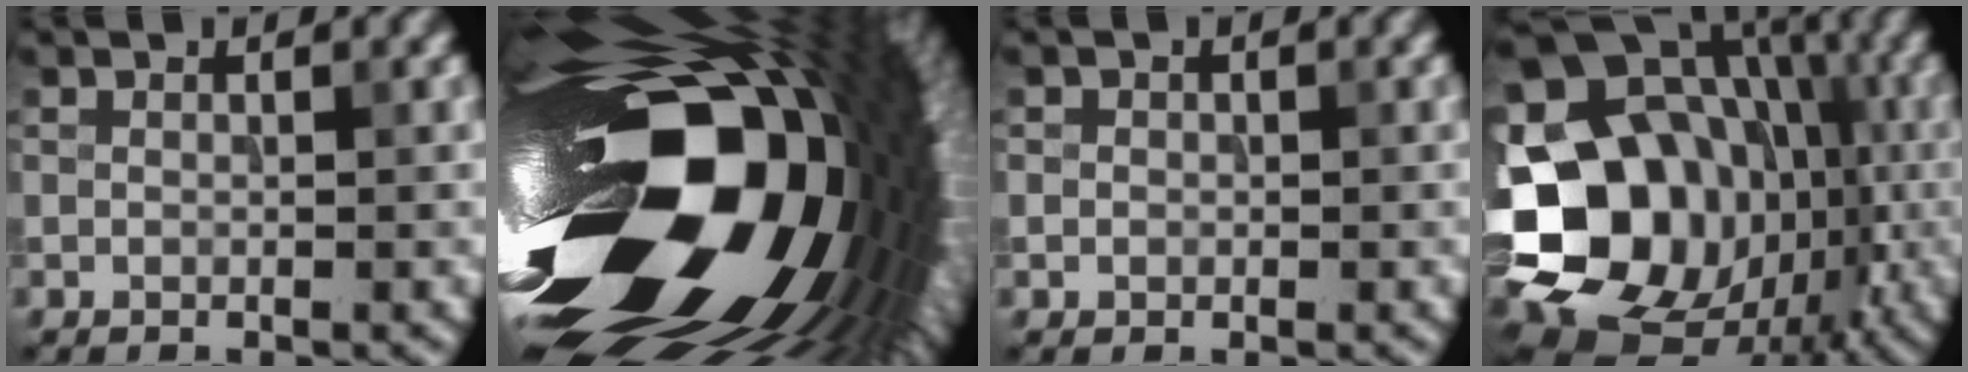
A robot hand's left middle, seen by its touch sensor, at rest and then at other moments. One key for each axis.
{"total": 22.5, "fx": -2.8, "fy": 12.0, "fz": 18.8, "tx": -0.320, "ty": -0.057, "tz": -0.062}
{"total": 0.7, "fx": 0.0, "fy": 0.7, "fz": 0.1, "tx": 0.006, "ty": -0.005, "tz": -0.001}
{"total": 21.6, "fx": -3.1, "fy": 18.4, "fz": 10.9, "tx": -0.178, "ty": 0.015, "tz": -0.082}